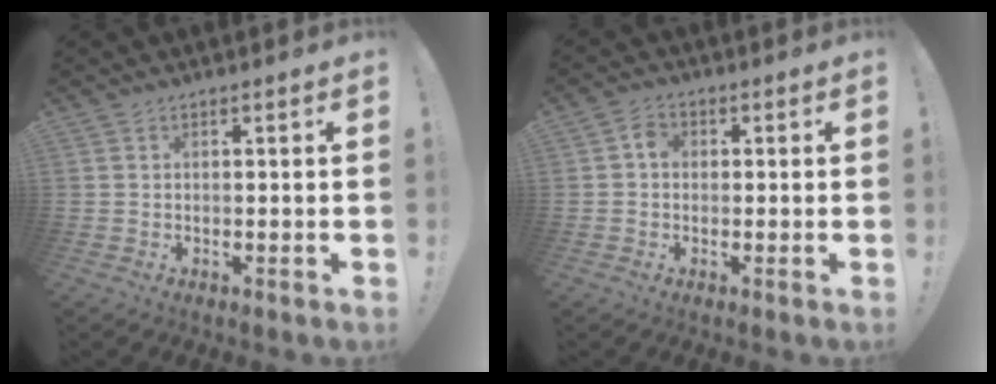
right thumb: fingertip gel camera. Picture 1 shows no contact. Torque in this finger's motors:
{"motor_torque": [0.25, 0.16, 0.32, -0.10, -0.01]}